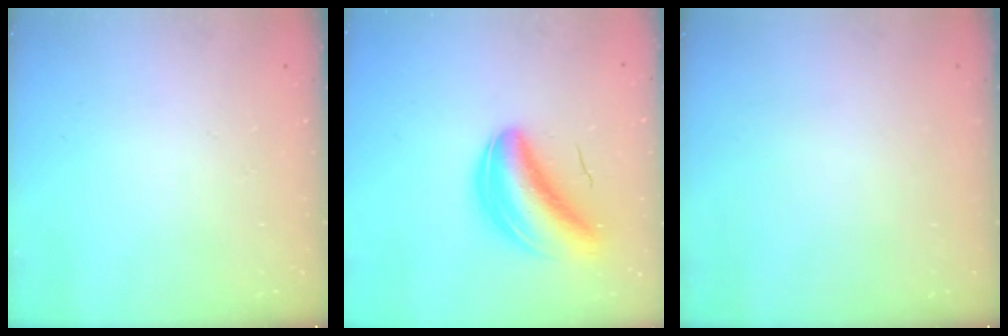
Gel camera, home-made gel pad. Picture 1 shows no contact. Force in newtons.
{"total": 9.3, "press": 8.9, "slide": 2.6}
{"total": 0.0}